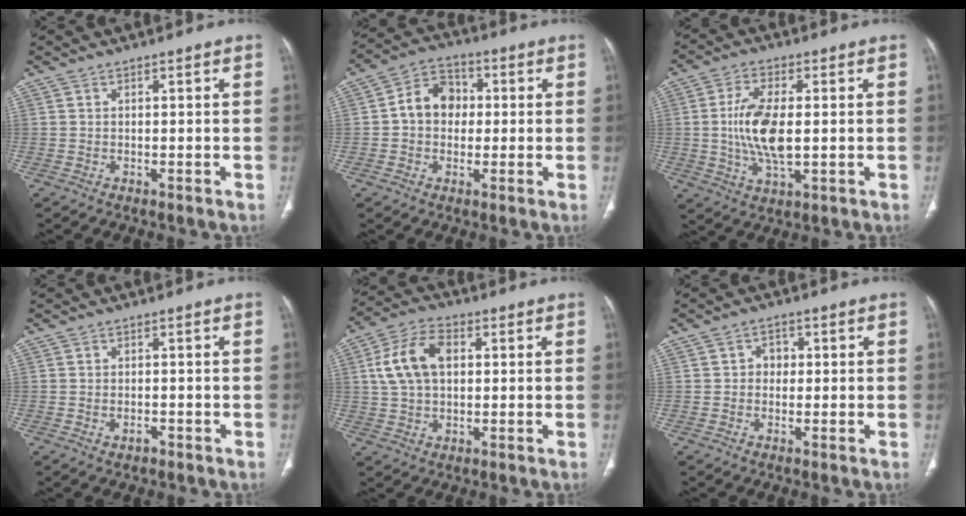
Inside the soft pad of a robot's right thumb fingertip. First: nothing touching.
{"total": 8.6, "force": [0.4, 7.0, 5.0], "torque": [-0.057, 0.021, -0.004]}
{"total": 11.0, "force": [0.0, 4.9, 9.9], "torque": [-0.200, -0.006, 0.003]}
{"total": 1.6, "force": [-0.8, 0.9, 1.0], "torque": [-0.016, 0.009, -0.009]}
{"total": 10.8, "force": [2.1, 6.9, 8.1], "torque": [-0.154, 0.018, 0.036]}
{"total": 2.6, "force": [0.1, 2.3, 1.3], "torque": [0.000, 0.008, -0.005]}